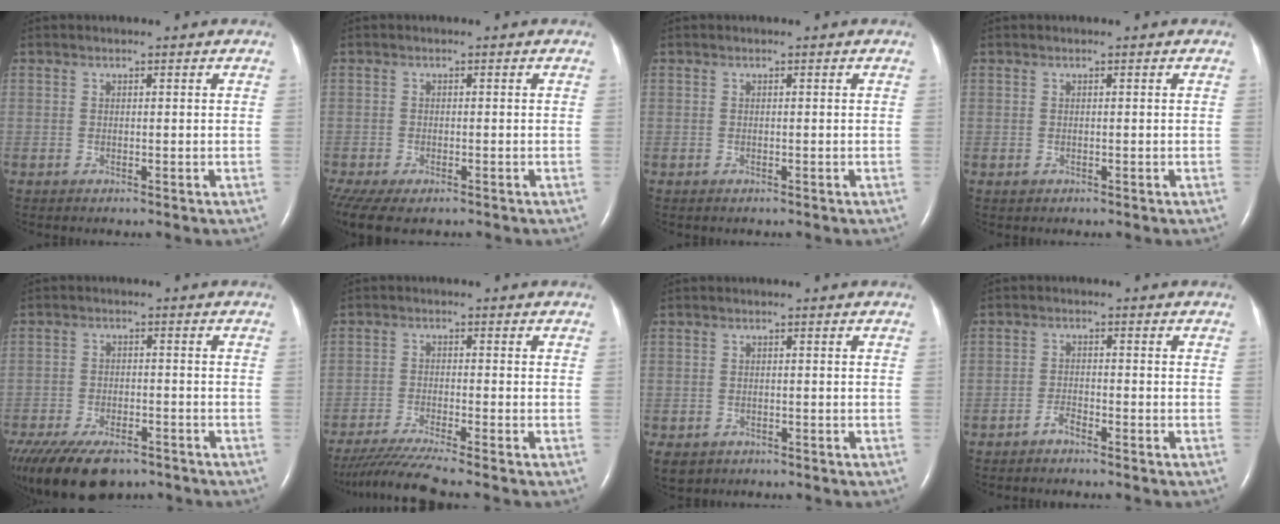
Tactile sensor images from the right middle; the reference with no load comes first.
{"total": 10.0, "force": [-6.6, 4.9, 5.7], "torque": [-0.145, -0.012, -0.096]}
{"total": 0.0}
{"total": 0.0}
{"total": 17.6, "force": [-12.3, 8.3, 9.5], "torque": [-0.237, -0.036, -0.184]}
{"total": 8.4, "force": [-7.4, -1.9, 3.5], "torque": [-0.060, -0.029, -0.130]}
{"total": 4.7, "force": [-3.0, 3.4, 1.4], "torque": [-0.026, 0.000, -0.041]}
{"total": 1.8, "force": [-1.6, 0.3, 0.8], "torque": [-0.018, 0.000, -0.030]}